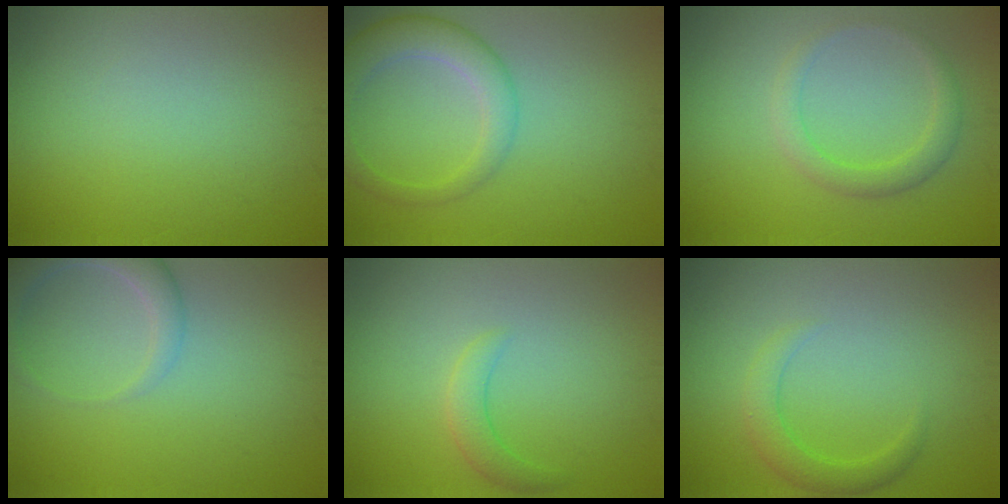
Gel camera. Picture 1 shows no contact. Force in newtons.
{"total": 4.0, "press": 4.0, "slide": 0.2}
{"total": 2.2, "press": 2.2, "slide": 0.1}
{"total": 3.8, "press": 3.8, "slide": 0.4}
{"total": 1.9, "press": 1.9, "slide": 0.1}
{"total": 2.4, "press": 2.4, "slide": 0.2}